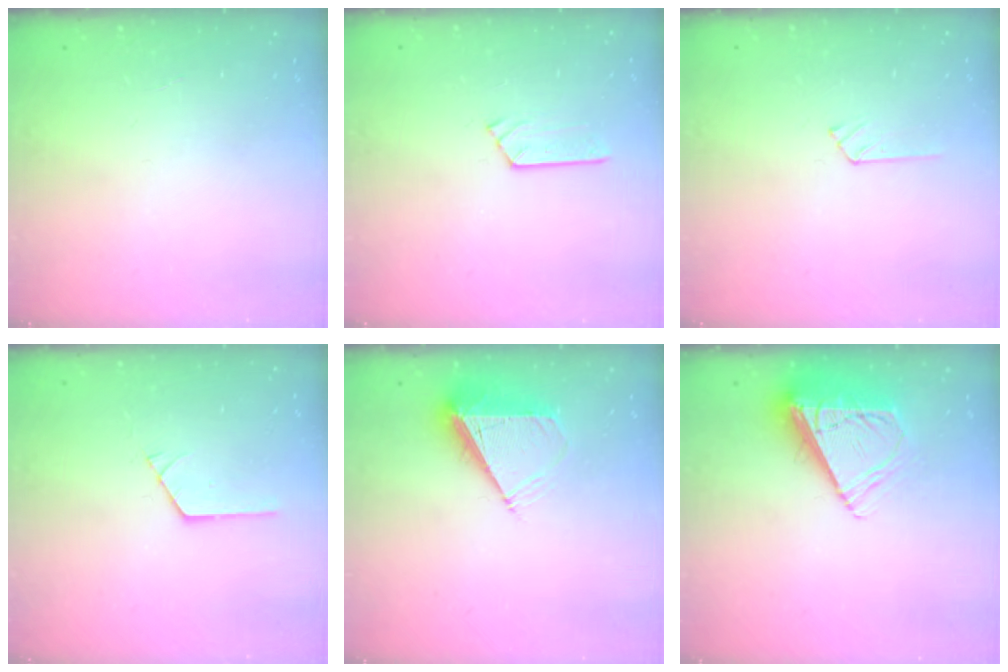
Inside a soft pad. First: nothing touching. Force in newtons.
{"total": 4.1, "press": 4.1, "slide": 0.4}
{"total": 5.1, "press": 5.1, "slide": 0.4}
{"total": 1.0, "press": 1.0, "slide": 0.1}
{"total": 7.8, "press": 7.7, "slide": 1.2}
{"total": 10.6, "press": 10.6, "slide": 1.4}